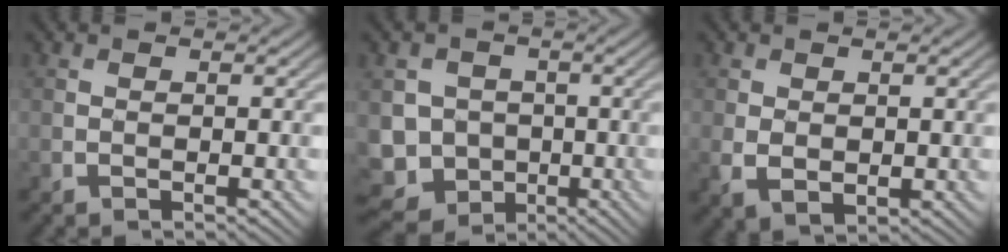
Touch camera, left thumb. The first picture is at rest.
{"total": 8.4, "force": [-2.2, 7.6, 2.7], "torque": [-0.075, -0.021, -0.062]}
{"total": 2.9, "force": [-0.3, 2.1, 1.9], "torque": [-0.049, -0.013, -0.002]}